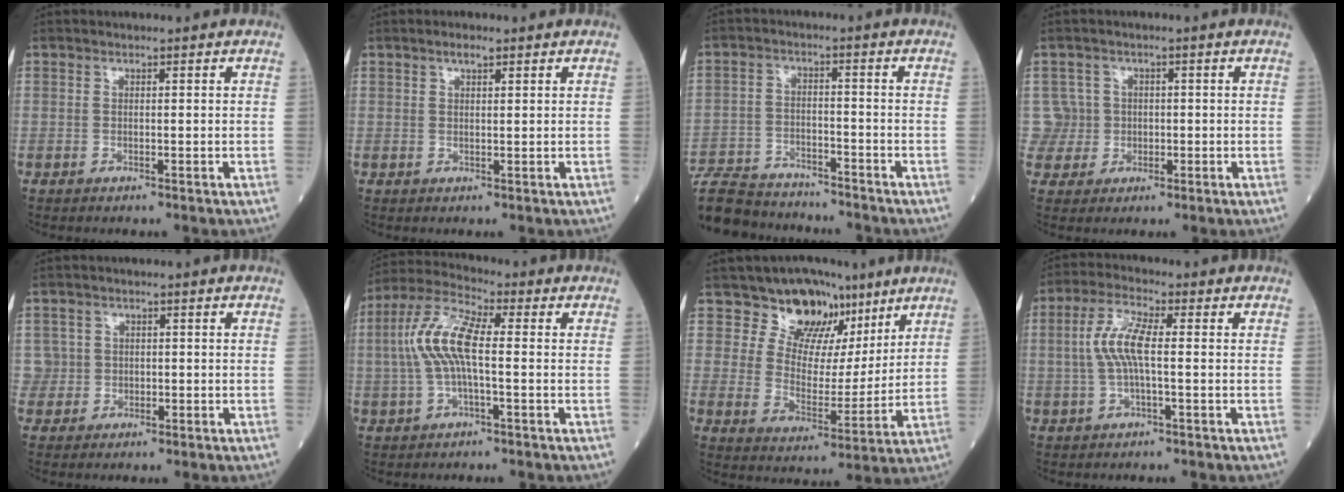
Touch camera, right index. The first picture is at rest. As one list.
[{"total": 1.7, "force": [1.1, 0.5, 1.2], "torque": [-0.023, 0.003, 0.019]}, {"total": 13.7, "force": [-12.8, 3.1, 3.8], "torque": [-0.076, 0.012, -0.205]}, {"total": 4.4, "force": [0.3, 4.3, -0.7], "torque": [0.028, 0.016, 0.007]}, {"total": 3.0, "force": [0.2, 2.9, -0.3], "torque": [0.019, 0.007, 0.004]}, {"total": 9.6, "force": [0.1, 2.4, 9.3], "torque": [-0.207, 0.024, -0.002]}, {"total": 10.2, "force": [7.1, 6.4, 3.5], "torque": [-0.049, 0.004, 0.122]}, {"total": 6.6, "force": [0.2, 1.3, 6.4], "torque": [-0.142, 0.013, 0.002]}]